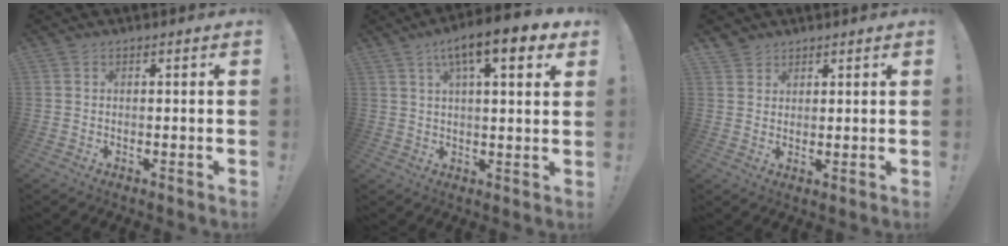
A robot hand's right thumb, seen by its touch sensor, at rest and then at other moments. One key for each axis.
{"total": 11.5, "fx": 5.9, "fy": 2.9, "fz": 9.5, "tx": -0.140, "ty": -0.024, "tz": 0.092}
{"total": 3.2, "fx": 2.7, "fy": 1.8, "fz": 0.2, "tx": -0.004, "ty": -0.014, "tz": 0.051}